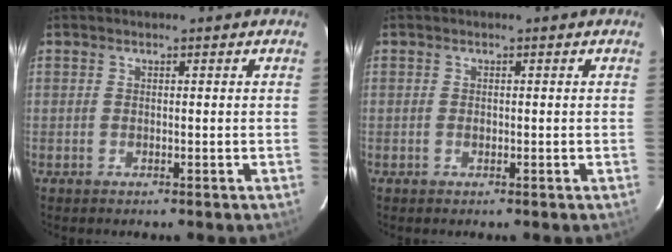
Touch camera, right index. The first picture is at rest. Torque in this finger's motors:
{"motor_torque": [0.17, -0.03, 0.04, 0.02]}